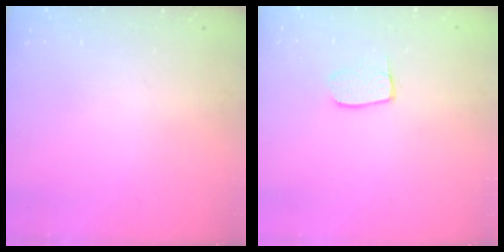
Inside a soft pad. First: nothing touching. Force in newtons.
{"total": 6.7, "press": 6.7, "slide": 0.4}